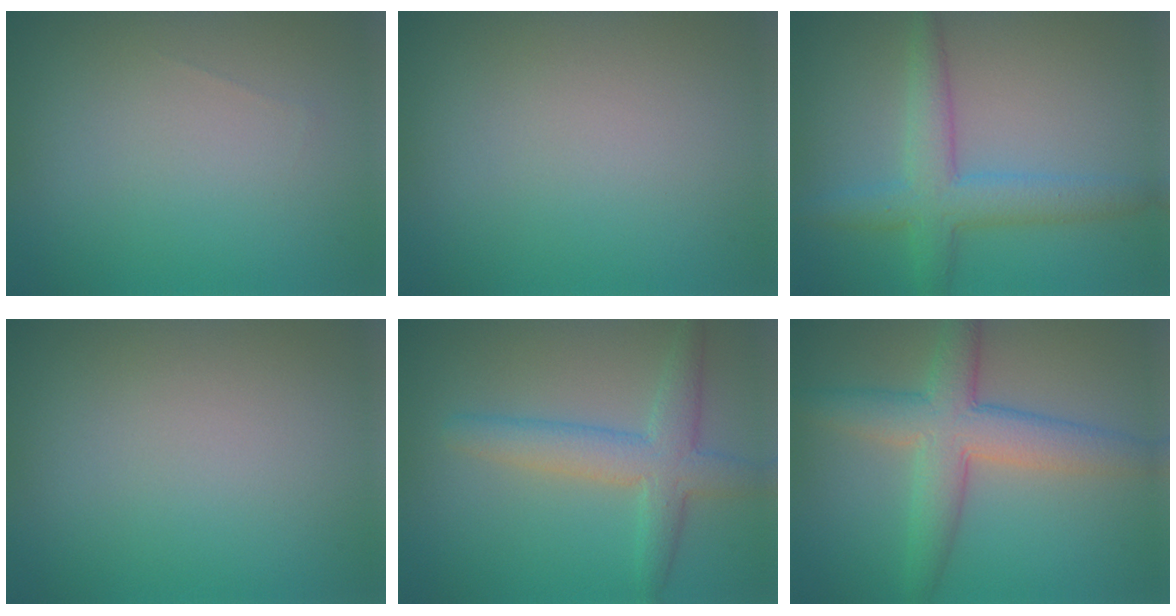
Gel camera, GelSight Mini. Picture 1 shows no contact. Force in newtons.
{"total": 0.0}
{"total": 4.5, "press": 4.5, "slide": 0.1}
{"total": 0.0}
{"total": 4.3, "press": 4.2, "slide": 0.2}
{"total": 5.9, "press": 5.9, "slide": 0.1}